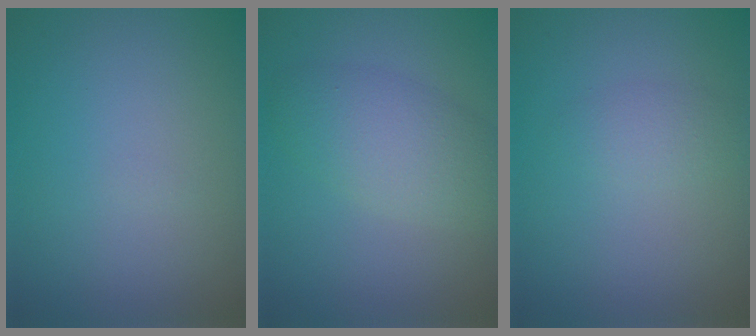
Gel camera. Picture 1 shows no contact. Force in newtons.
{"total": 4.4, "press": 4.4, "slide": 0.2}
{"total": 1.5, "press": 1.5, "slide": 0.0}